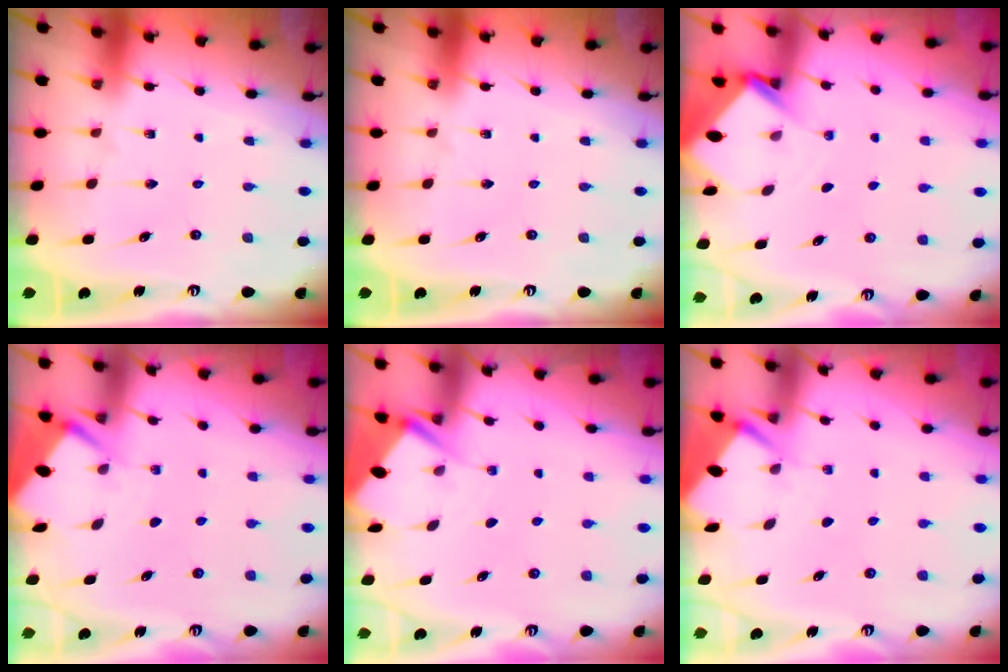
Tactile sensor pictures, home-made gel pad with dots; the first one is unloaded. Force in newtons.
{"total": 0.0}
{"total": 2.9, "press": 2.9, "slide": 0.2}
{"total": 2.8, "press": 2.7, "slide": 0.3}
{"total": 2.9, "press": 2.8, "slide": 0.4}
{"total": 2.9, "press": 2.9, "slide": 0.3}